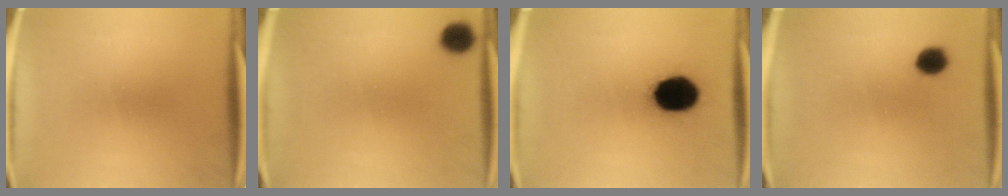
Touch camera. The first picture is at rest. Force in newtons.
{"total": 4.0}
{"total": 15.2}
{"total": 4.2}